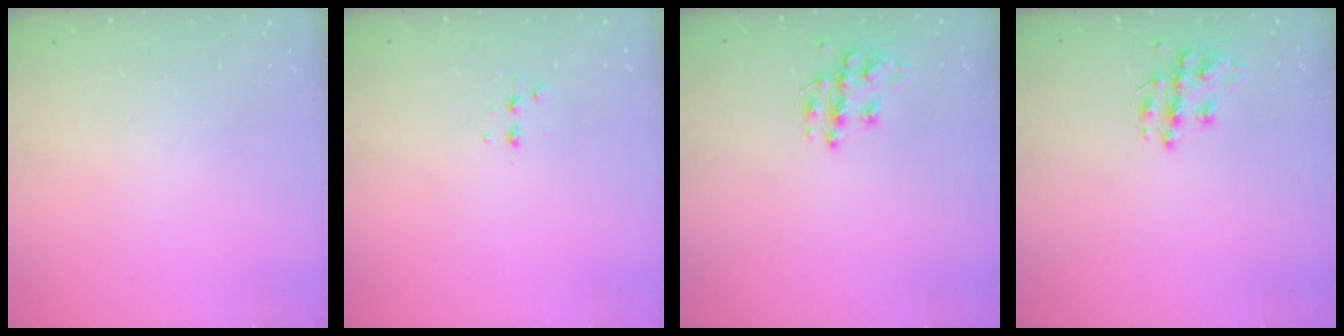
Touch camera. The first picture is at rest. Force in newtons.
{"total": 3.6, "press": 3.5, "slide": 1.1}
{"total": 11.3, "press": 11.2, "slide": 0.7}
{"total": 11.3, "press": 11.2, "slide": 0.7}